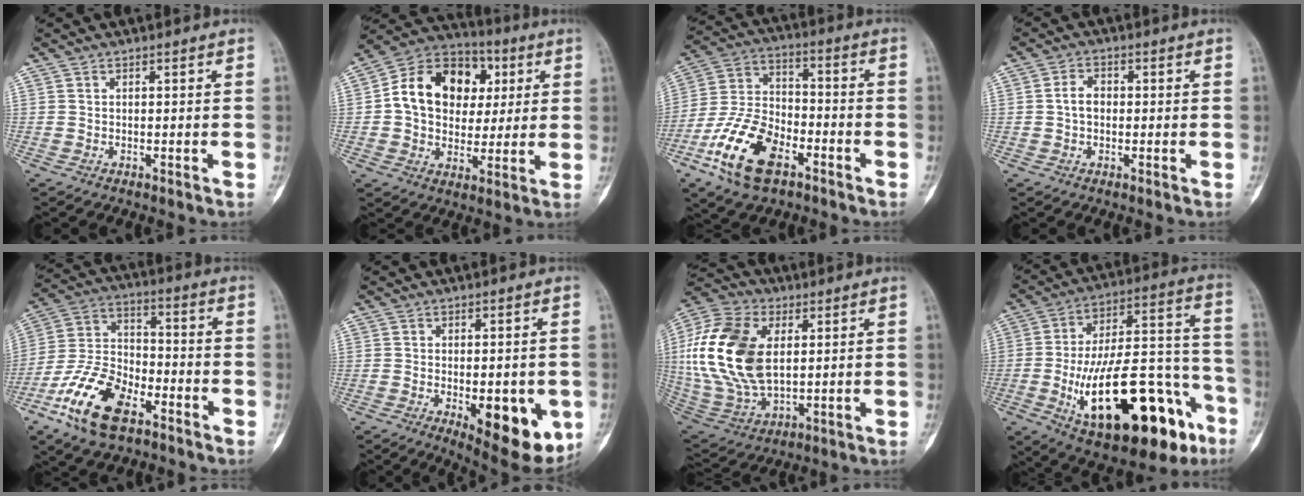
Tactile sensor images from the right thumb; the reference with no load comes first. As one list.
[{"total": 17.9, "force": [3.1, 13.7, 11.2], "torque": [-0.149, 0.017, 0.045]}, {"total": 15.9, "force": [-8.0, 8.7, 10.7], "torque": [-0.204, 0.040, -0.154]}, {"total": 3.4, "force": [-0.1, 2.5, 2.4], "torque": [-0.038, 0.013, -0.006]}, {"total": 15.5, "force": [-8.8, 7.8, 10.1], "torque": [-0.193, 0.046, -0.174]}, {"total": 14.6, "force": [-4.0, 6.1, 12.6], "torque": [-0.144, -0.014, -0.037]}, {"total": 22.0, "force": [3.5, 13.5, 17.0], "torque": [-0.348, -0.010, 0.068]}, {"total": 31.5, "force": [-12.7, 12.6, 26.0], "torque": [-0.385, 0.057, -0.181]}]